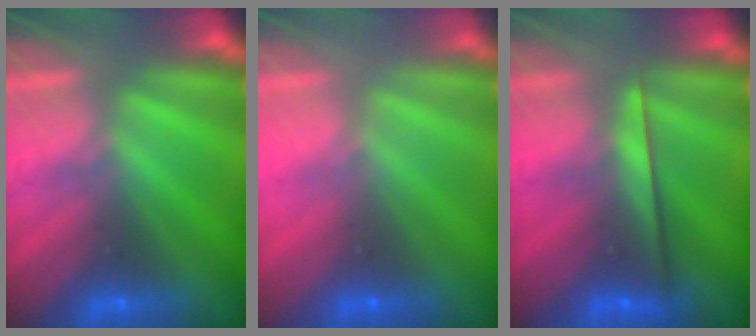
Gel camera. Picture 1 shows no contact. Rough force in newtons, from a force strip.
{"total": 3.2}
{"total": 2.2}